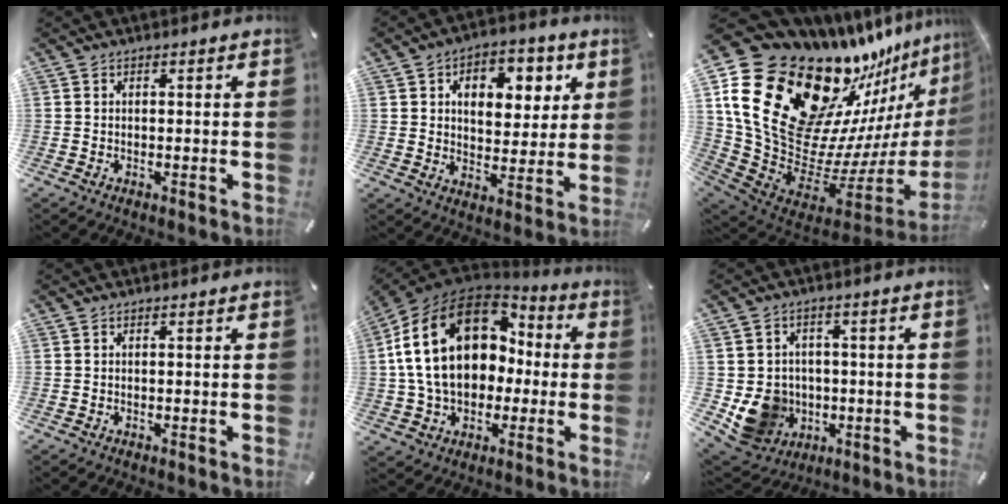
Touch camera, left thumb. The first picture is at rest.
{"total": 9.7, "force": [4.0, 7.4, 4.9], "torque": [-0.059, -0.018, 0.064]}
{"total": 26.6, "force": [11.0, 18.4, 15.7], "torque": [-0.234, -0.139, 0.251]}
{"total": 0.0}
{"total": 22.0, "force": [3.1, 16.5, 14.2], "torque": [-0.293, 0.010, 0.058]}
{"total": 10.7, "force": [-1.5, 10.1, 3.4], "torque": [-0.082, 0.008, -0.017]}